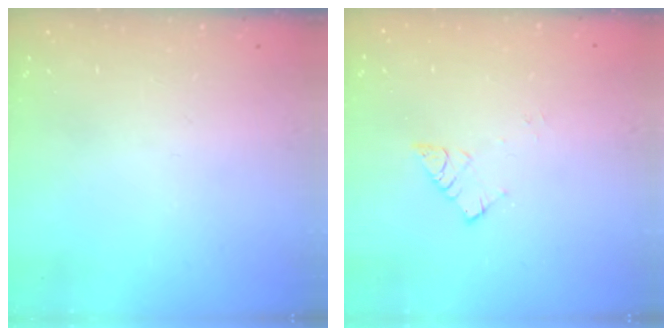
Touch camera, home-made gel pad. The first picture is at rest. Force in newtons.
{"total": 5.6, "press": 5.6, "slide": 0.2}